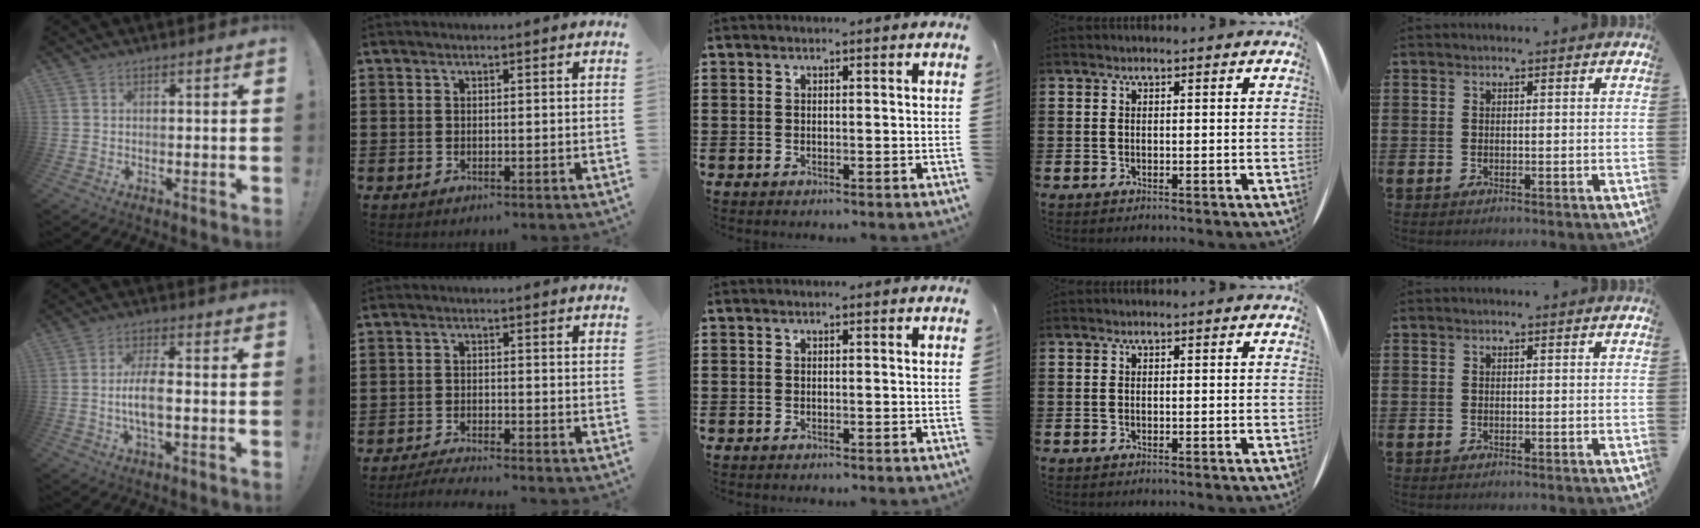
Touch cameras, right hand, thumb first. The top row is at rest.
{"thumb": {"total": 7.1, "force": [-1.3, 1.8, 6.7], "torque": [-0.134, -0.001, -0.026]}, "index": {"total": 2.7, "force": [-2.6, -0.3, 0.4], "torque": [-0.008, -0.002, -0.053]}}